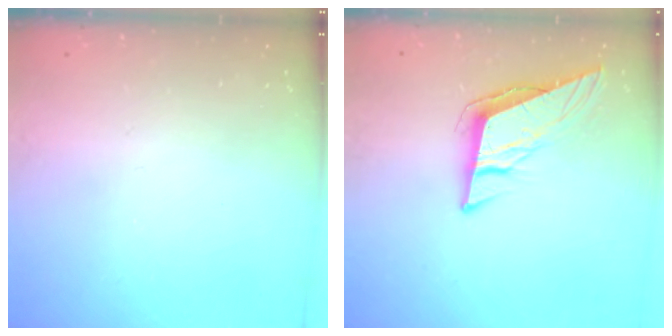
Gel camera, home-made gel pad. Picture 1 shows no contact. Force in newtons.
{"total": 10.2, "press": 10.0, "slide": 1.6}